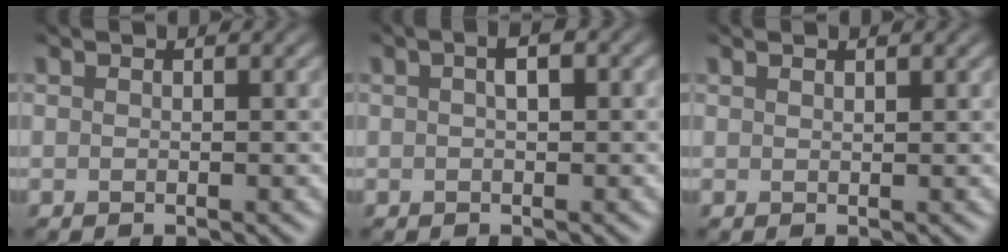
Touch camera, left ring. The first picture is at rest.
{"total": 1.8, "force": [0.4, 0.6, 1.7], "torque": [-0.018, 0.003, 0.006]}
{"total": 0.6, "force": [0.5, -0.1, 0.2], "torque": [-0.006, 0.001, 0.012]}